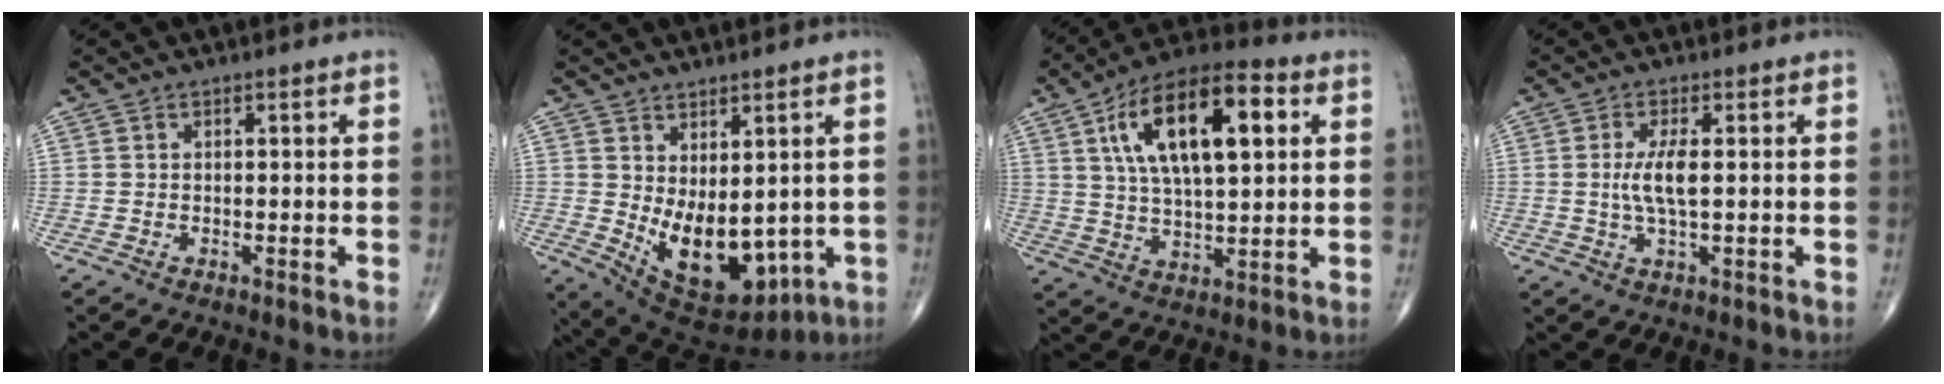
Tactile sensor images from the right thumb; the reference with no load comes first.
{"total": 13.2, "force": [-0.4, 6.9, 11.3], "torque": [-0.160, -0.025, 0.026]}
{"total": 19.2, "force": [5.8, 8.0, 16.4], "torque": [-0.270, 0.007, 0.093]}
{"total": 5.1, "force": [0.4, 1.2, 5.0], "torque": [-0.111, -0.008, 0.006]}